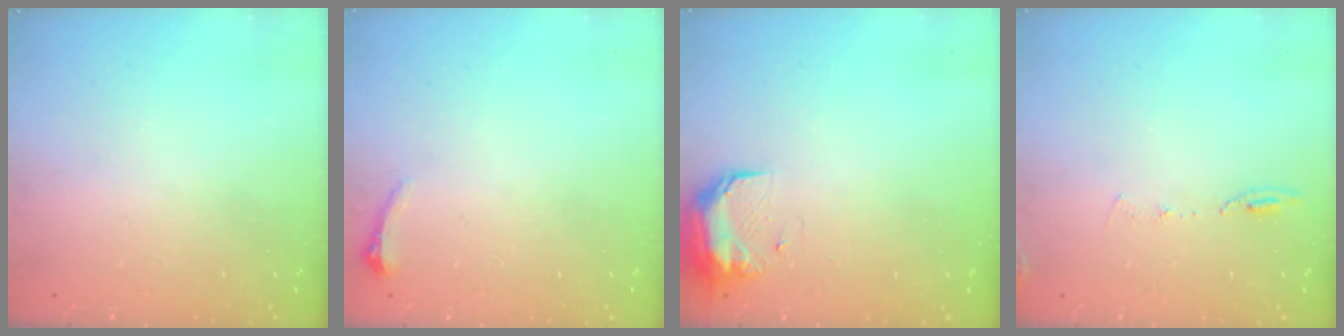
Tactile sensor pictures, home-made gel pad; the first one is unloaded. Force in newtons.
{"total": 4.2, "press": 3.9, "slide": 1.7}
{"total": 9.1, "press": 9.0, "slide": 1.5}
{"total": 6.4, "press": 6.2, "slide": 1.6}